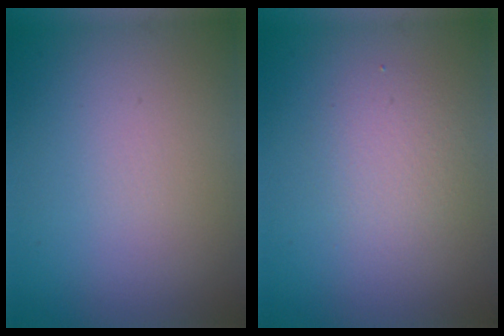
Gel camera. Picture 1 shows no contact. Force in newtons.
{"total": 2.1, "press": 2.1, "slide": 0.1}